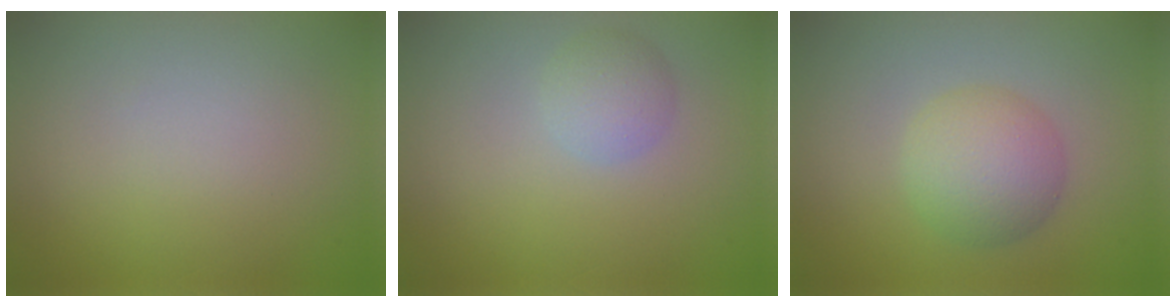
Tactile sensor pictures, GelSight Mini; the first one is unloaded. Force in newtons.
{"total": 2.1, "press": 2.1, "slide": 0.1}
{"total": 4.3, "press": 4.3, "slide": 0.0}